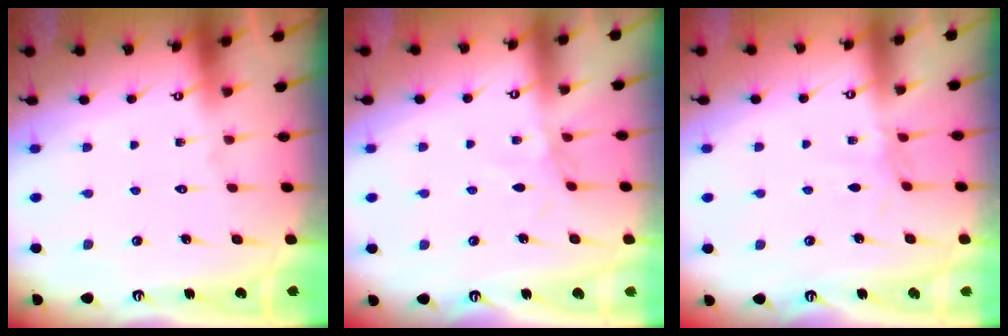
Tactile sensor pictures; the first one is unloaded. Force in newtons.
{"total": 2.1, "press": 2.1, "slide": 0.5}
{"total": 1.5, "press": 1.5, "slide": 0.4}